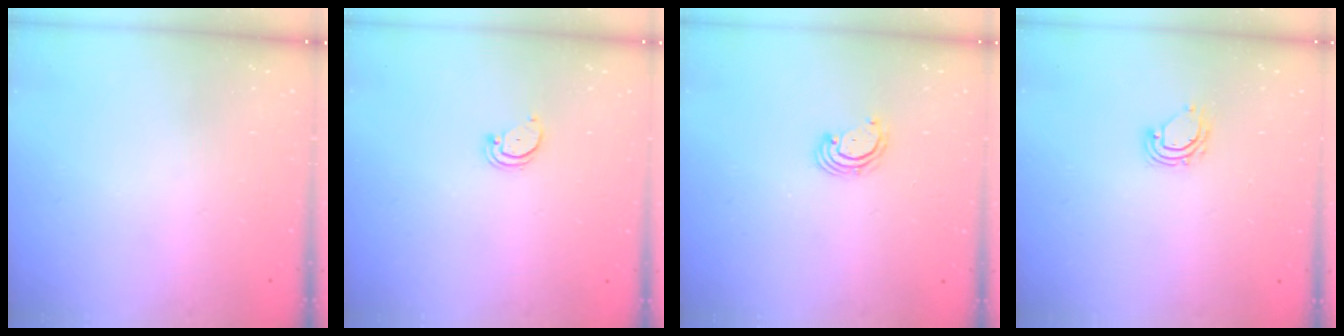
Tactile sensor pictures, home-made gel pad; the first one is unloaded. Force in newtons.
{"total": 1.4, "press": 1.3, "slide": 0.1}
{"total": 2.5, "press": 2.5, "slide": 0.3}
{"total": 5.4, "press": 5.4, "slide": 0.3}